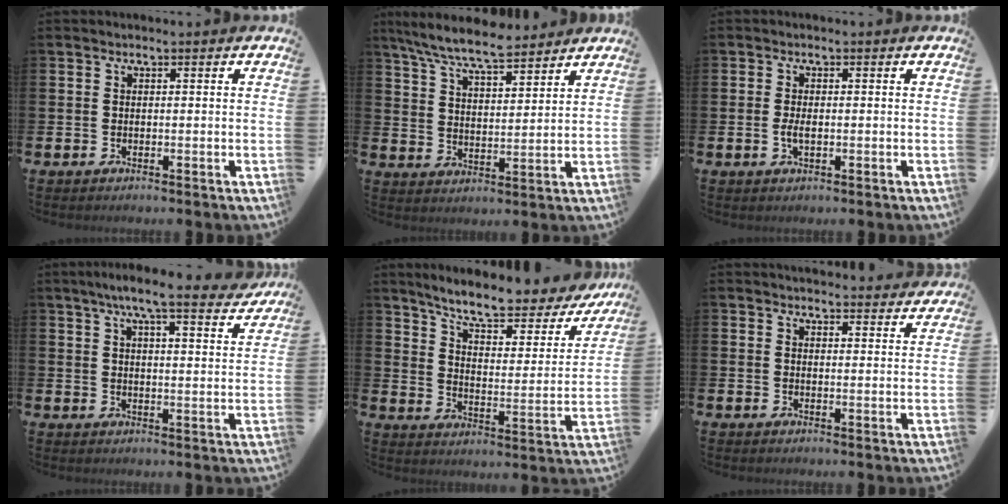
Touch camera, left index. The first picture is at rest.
{"total": 7.9, "force": [7.4, 1.0, 2.7], "torque": [-0.082, -0.032, 0.134]}
{"total": 2.0, "force": [-0.3, 0.9, 1.7], "torque": [-0.028, 0.000, -0.008]}
{"total": 7.6, "force": [6.6, 0.7, 3.6], "torque": [-0.069, -0.029, 0.113]}
{"total": 8.2, "force": [7.2, 1.5, 3.5], "torque": [-0.096, -0.046, 0.118]}
{"total": 3.4, "force": [3.4, 0.3, 0.0], "torque": [0.002, -0.023, 0.060]}